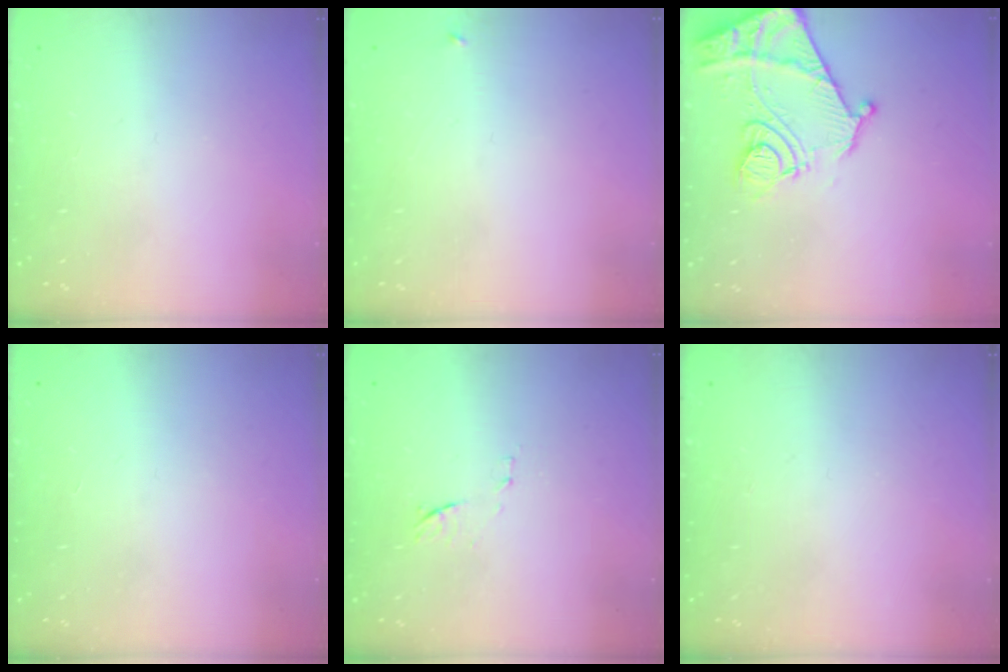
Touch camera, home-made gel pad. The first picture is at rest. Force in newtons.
{"total": 2.3, "press": 2.3, "slide": 0.2}
{"total": 14.3, "press": 14.3, "slide": 1.4}
{"total": 1.6, "press": 1.6, "slide": 0.1}
{"total": 7.1, "press": 7.1, "slide": 0.7}
{"total": 0.0}